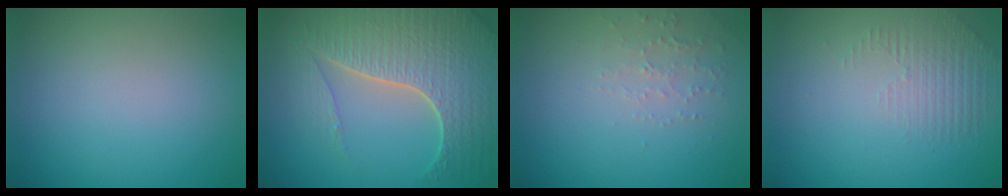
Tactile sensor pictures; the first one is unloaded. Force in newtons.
{"total": 7.7, "press": 5.6, "slide": 5.2}
{"total": 1.5, "press": 1.5, "slide": 0.5}
{"total": 1.3, "press": 0.5, "slide": 1.2}